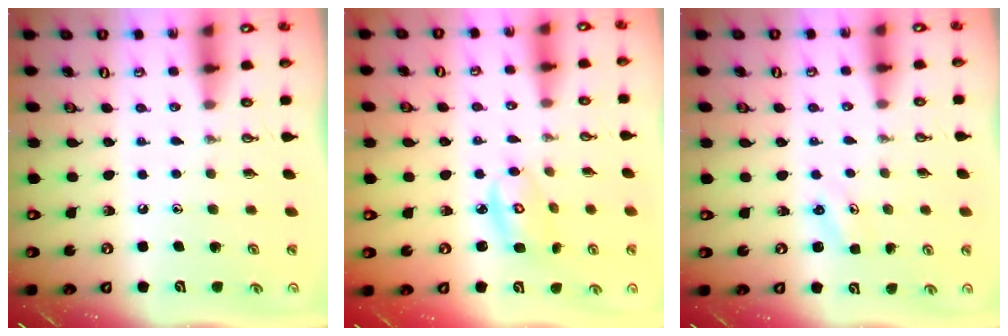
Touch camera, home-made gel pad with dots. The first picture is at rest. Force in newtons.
{"total": 5.9, "press": 5.9, "slide": 0.5}
{"total": 2.5, "press": 2.5, "slide": 0.3}